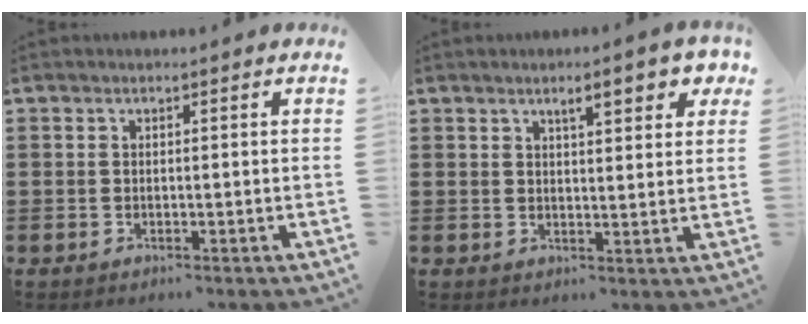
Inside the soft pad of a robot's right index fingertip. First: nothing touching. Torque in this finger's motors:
{"motor_torque": [0.44, 0.19, 0.19, 0.06]}